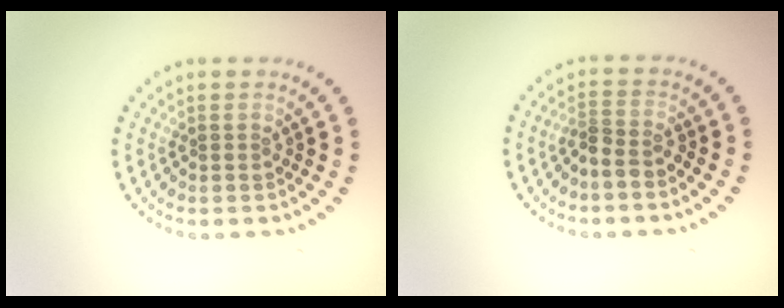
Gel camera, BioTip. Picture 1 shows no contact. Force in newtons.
{"total": 1.9, "press": 1.4, "slide": 1.3}